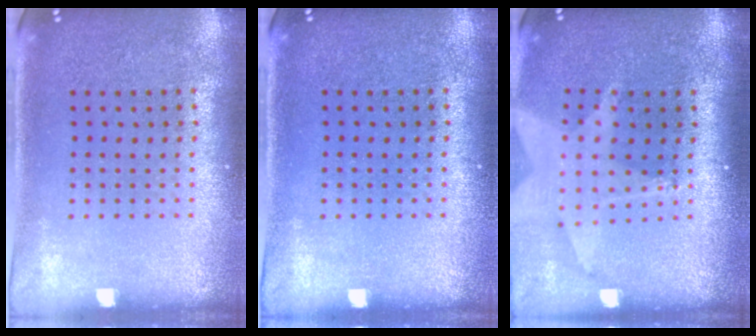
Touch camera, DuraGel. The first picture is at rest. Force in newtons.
{"total": 0.0}
{"total": 1.9, "press": 1.5, "slide": 1.2}